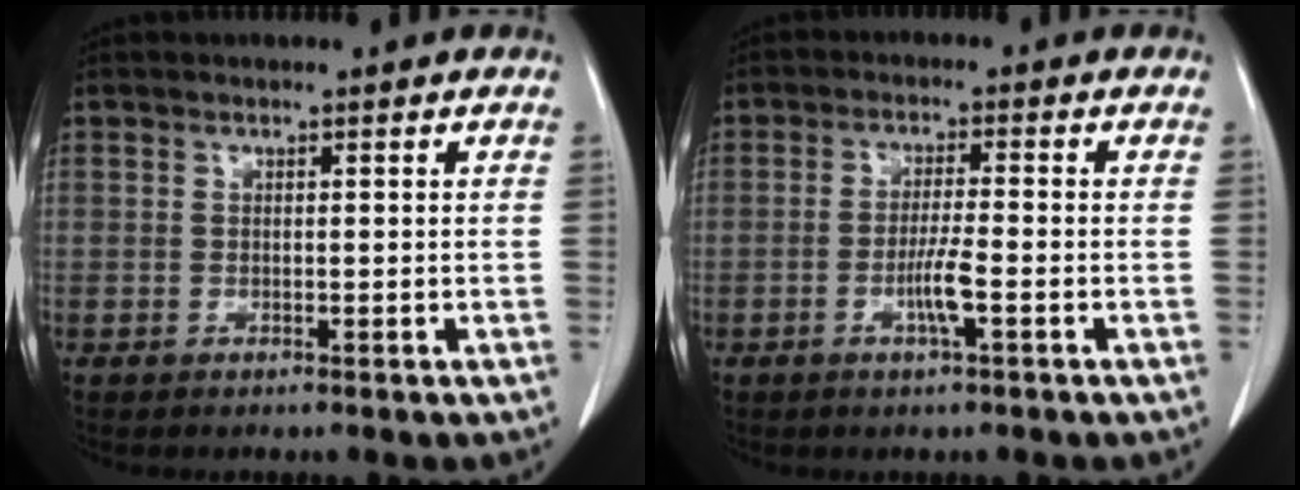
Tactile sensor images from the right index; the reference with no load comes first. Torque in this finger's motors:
{"motor_torque": [0.80, -0.19, 0.50, 0.07]}